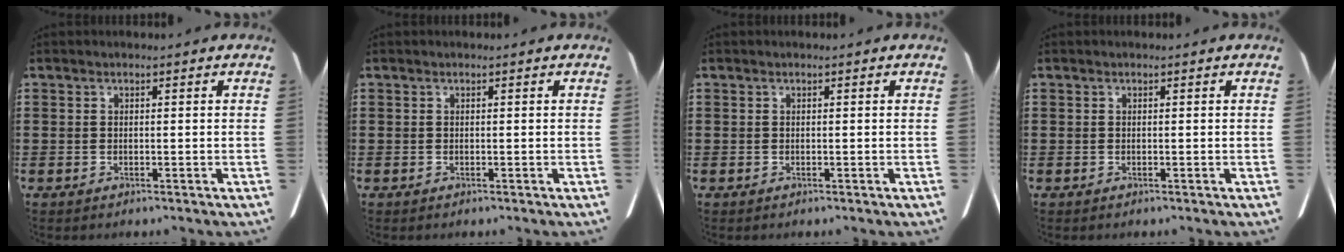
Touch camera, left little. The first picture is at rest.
{"total": 0.0}
{"total": 0.0}
{"total": 0.0}